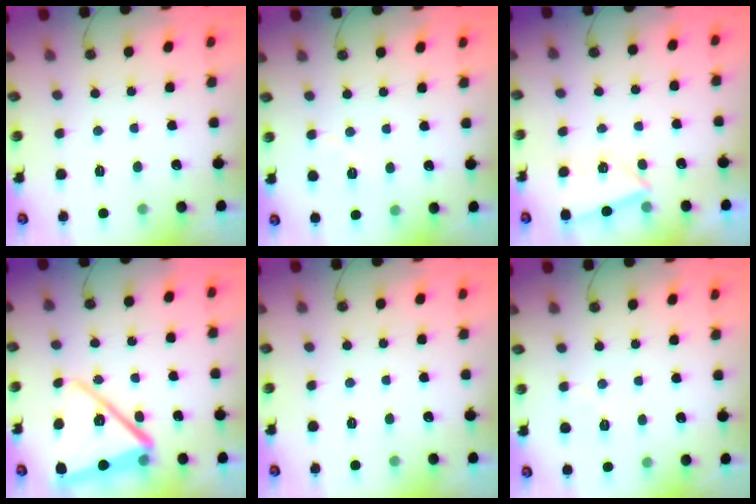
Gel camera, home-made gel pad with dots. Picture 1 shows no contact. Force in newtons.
{"total": 4.8, "press": 4.7, "slide": 1.2}
{"total": 2.7, "press": 2.5, "slide": 1.1}
{"total": 16.7, "press": 16.5, "slide": 2.4}
{"total": 0.0}
{"total": 3.5, "press": 3.1, "slide": 1.8}